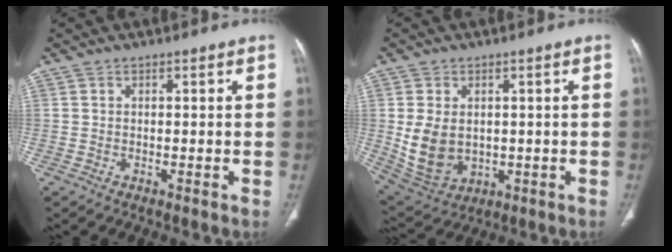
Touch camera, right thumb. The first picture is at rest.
{"total": 10.1, "force": [0.1, 7.3, 7.0], "torque": [-0.122, -0.007, 0.028]}